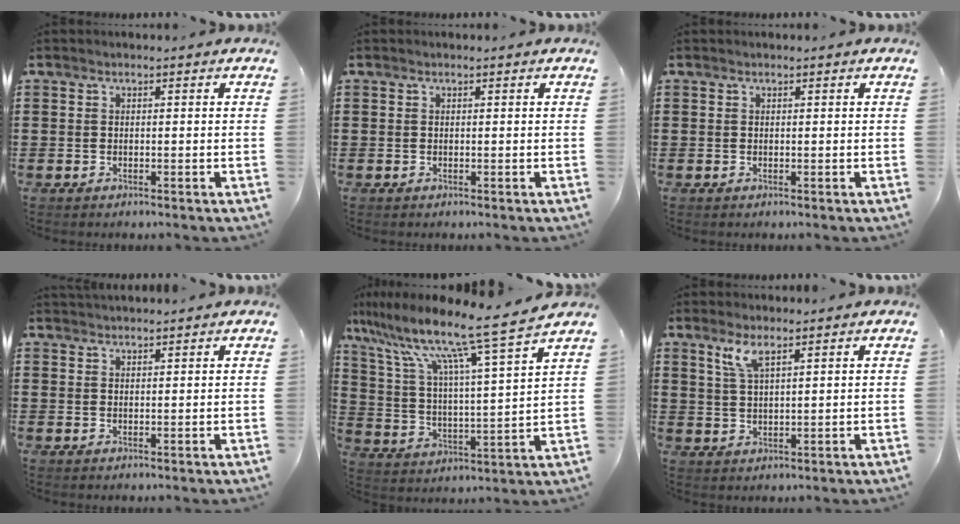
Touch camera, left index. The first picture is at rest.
{"total": 0.0}
{"total": 0.0}
{"total": 1.4, "force": [1.4, 0.0, 0.2], "torque": [-0.005, 0.001, 0.028]}
{"total": 11.2, "force": [9.1, -0.5, 6.6], "torque": [-0.165, -0.067, 0.142]}
{"total": 4.1, "force": [2.8, 0.9, 2.9], "torque": [-0.065, 0.003, 0.049]}